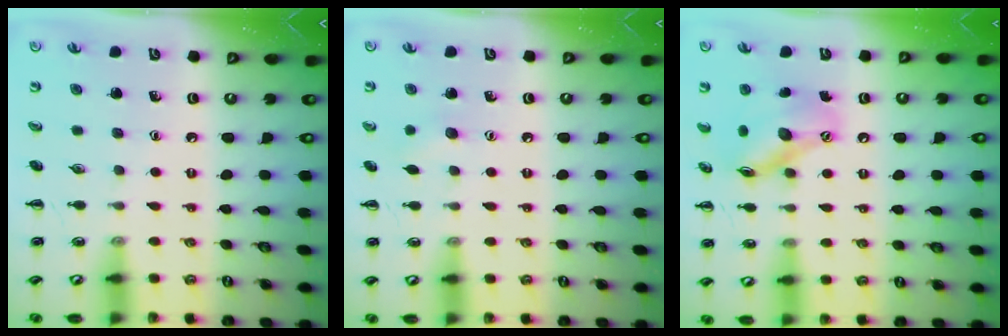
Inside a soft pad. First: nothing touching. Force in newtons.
{"total": 5.5, "press": 5.3, "slide": 1.2}
{"total": 14.3, "press": 14.1, "slide": 2.2}